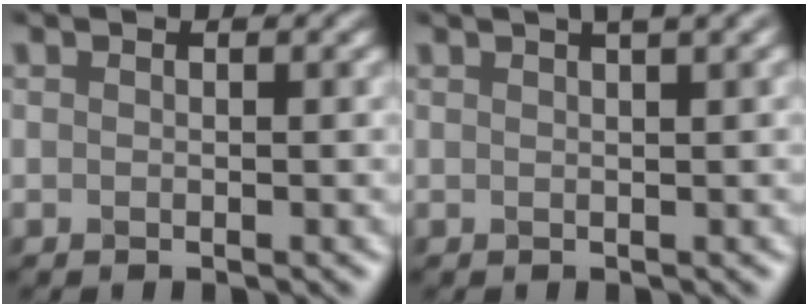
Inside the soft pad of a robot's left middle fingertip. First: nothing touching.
{"total": 3.8, "force": [2.4, 1.2, 2.8], "torque": [-0.022, 0.038, 0.019]}